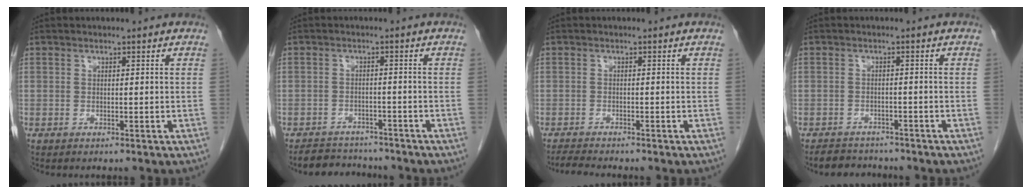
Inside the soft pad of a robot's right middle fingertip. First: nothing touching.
{"total": 5.8, "force": [-5.5, 2.0, 0.5], "torque": [-0.002, 0.001, -0.082]}
{"total": 2.8, "force": [-2.7, -0.1, 0.9], "torque": [-0.020, -0.012, -0.045]}
{"total": 4.8, "force": [-4.4, 1.8, 0.5], "torque": [-0.007, -0.004, -0.067]}